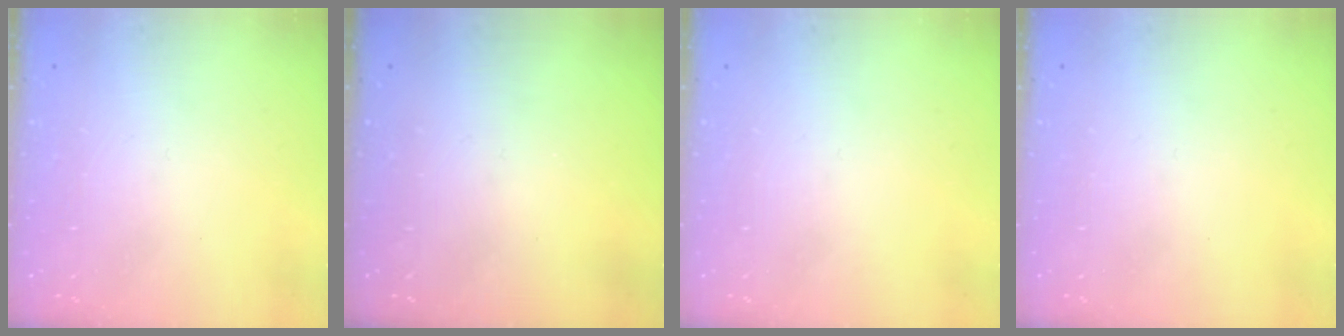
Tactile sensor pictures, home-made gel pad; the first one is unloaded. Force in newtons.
{"total": 0.0}
{"total": 0.0}
{"total": 0.0}